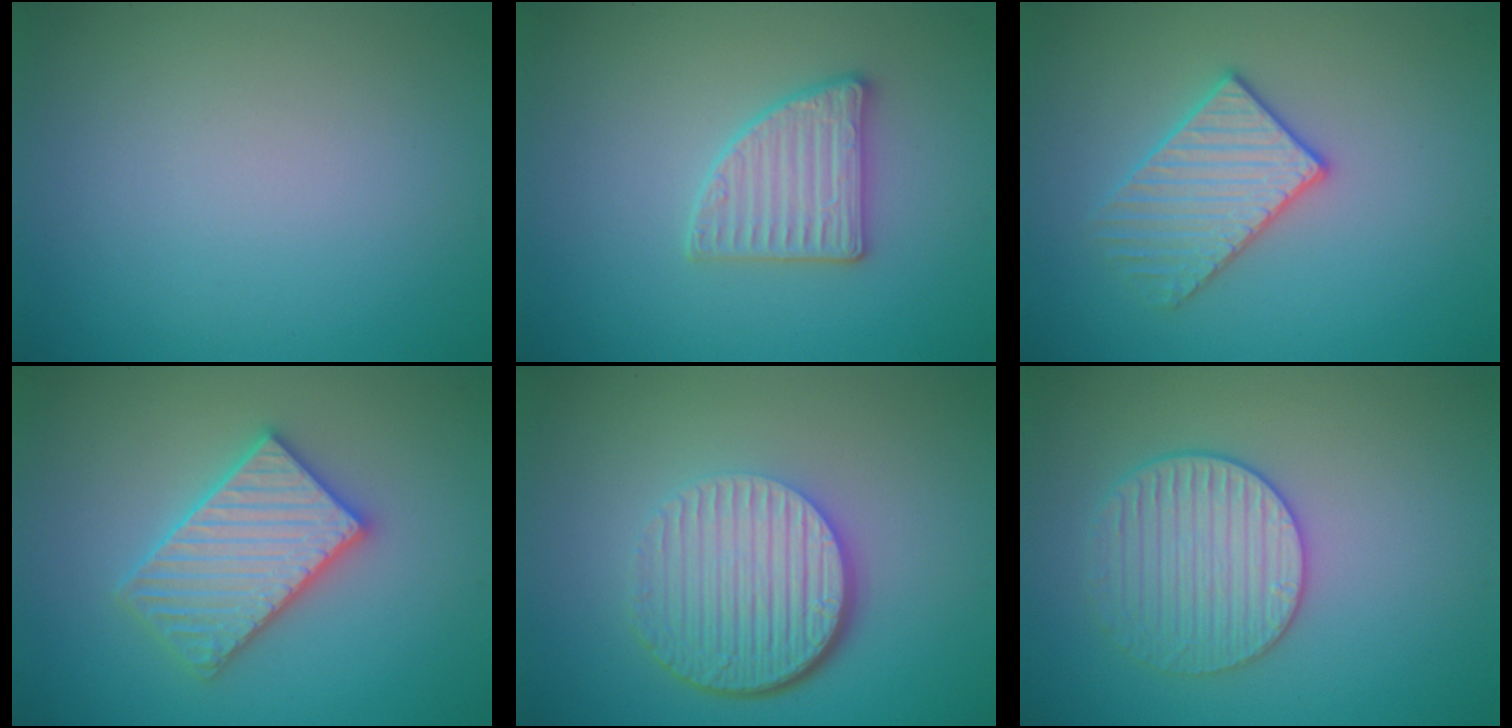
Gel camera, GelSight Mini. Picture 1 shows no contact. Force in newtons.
{"total": 2.8, "press": 2.8, "slide": 0.4}
{"total": 3.2, "press": 3.1, "slide": 0.6}
{"total": 5.4, "press": 5.3, "slide": 0.8}
{"total": 6.7, "press": 4.5, "slide": 5.0}
{"total": 3.6, "press": 3.5, "slide": 0.8}